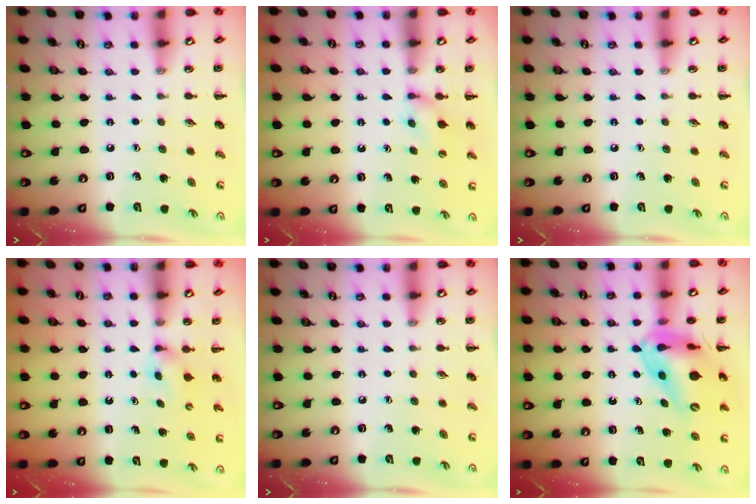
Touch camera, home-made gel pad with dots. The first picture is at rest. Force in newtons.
{"total": 4.7, "press": 4.5, "slide": 1.5}
{"total": 0.0}
{"total": 2.4, "press": 2.3, "slide": 0.9}
{"total": 0.0}
{"total": 14.0, "press": 13.4, "slide": 4.0}